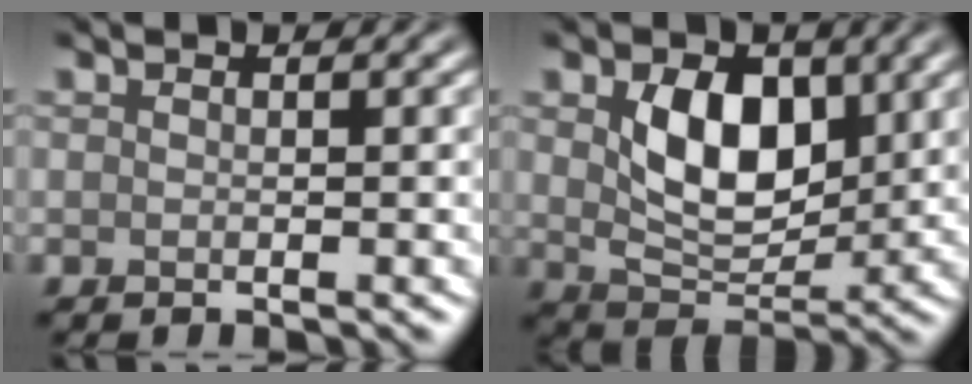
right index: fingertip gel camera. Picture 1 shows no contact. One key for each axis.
{"total": 6.3, "fx": 1.7, "fy": 4.0, "fz": 4.6, "tx": -0.084, "ty": -0.007, "tz": 0.031}